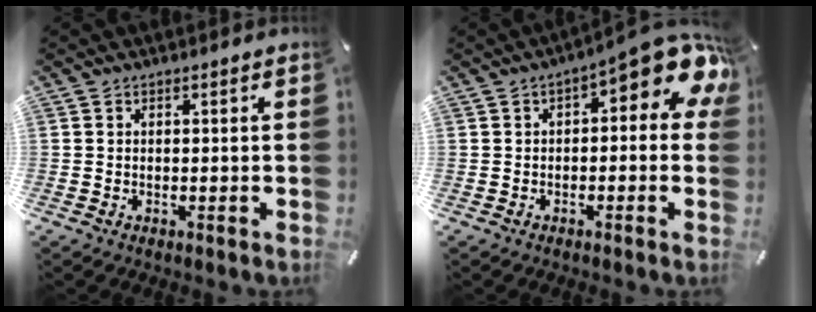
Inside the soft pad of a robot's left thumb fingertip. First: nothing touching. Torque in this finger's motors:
{"motor_torque": [0.46, 0.47, 0.72, 0.31, 0.05]}